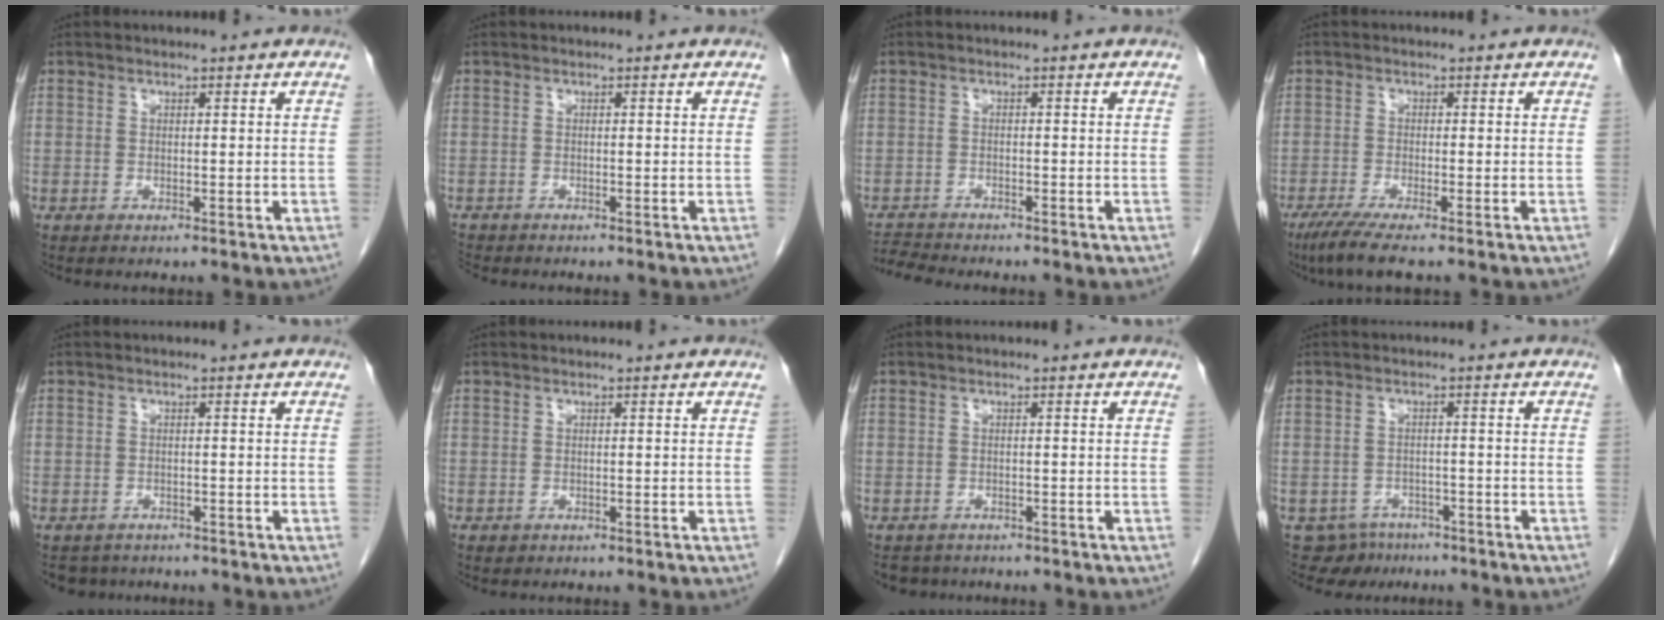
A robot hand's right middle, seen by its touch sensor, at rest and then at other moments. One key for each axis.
{"total": 1.7, "fx": -1.6, "fy": 0.4, "fz": 0.1, "tx": -0.005, "ty": -0.006, "tz": -0.029}
{"total": 3.3, "fx": -3.3, "fy": -0.4, "fz": 0.0, "tx": 0.000, "ty": -0.016, "tz": -0.060}
{"total": 4.9, "fx": -3.5, "fy": -0.1, "fz": 3.4, "tx": -0.063, "ty": -0.015, "tz": -0.065}
{"total": 3.3, "fx": -2.8, "fy": 1.9, "fz": 0.1, "tx": -0.001, "ty": 0.000, "tz": -0.040}
{"total": 0.5, "fx": -0.3, "fy": 0.4, "fz": 0.1, "tx": -0.007, "ty": 0.002, "tz": -0.001}
{"total": 3.3, "fx": -2.7, "fy": 1.8, "fz": 0.2, "tx": -0.002, "ty": 0.000, "tz": -0.040}
{"total": 5.2, "fx": -3.9, "fy": 3.5, "fz": -0.1, "tx": 0.008, "ty": 0.009, "tz": -0.053}